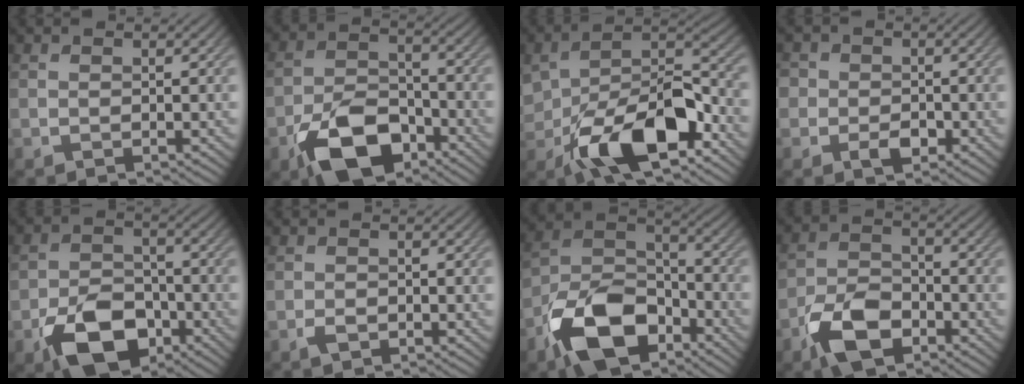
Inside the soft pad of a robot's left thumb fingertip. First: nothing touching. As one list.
[{"total": 11.3, "force": [-6.5, 5.9, 7.1], "torque": [-0.142, -0.009, -0.125]}, {"total": 13.8, "force": [-5.8, 7.6, 9.9], "torque": [-0.179, -0.029, -0.097]}, {"total": 3.7, "force": [-1.1, 3.1, 1.7], "torque": [-0.013, -0.006, -0.036]}, {"total": 9.7, "force": [-5.0, 6.0, 5.8], "torque": [-0.115, -0.014, -0.091]}, {"total": 1.3, "force": [-0.6, 0.8, 0.8], "torque": [-0.017, -0.002, -0.013]}, {"total": 13.3, "force": [-7.8, 7.5, 7.7], "torque": [-0.163, -0.012, -0.156]}, {"total": 8.2, "force": [-4.6, 4.7, 4.9], "torque": [-0.102, -0.003, -0.098]}]